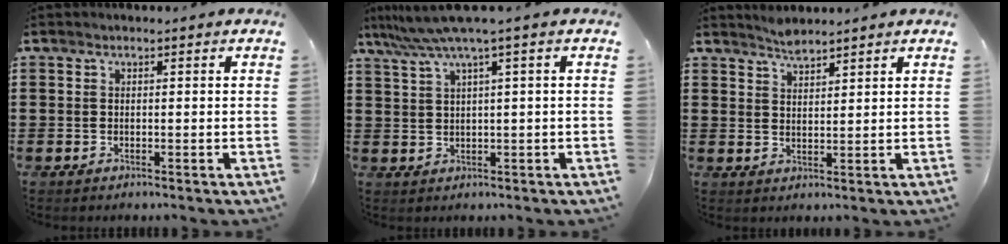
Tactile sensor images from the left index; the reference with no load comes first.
{"total": 4.8, "force": [2.6, -0.4, 4.1], "torque": [-0.092, -0.013, 0.041]}
{"total": 2.9, "force": [2.7, 0.4, 0.8], "torque": [-0.021, -0.001, 0.052]}